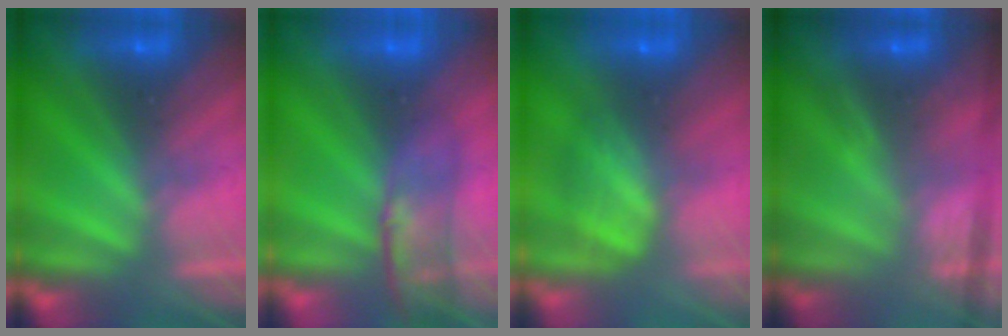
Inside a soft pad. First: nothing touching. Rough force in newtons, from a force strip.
{"total": 3.1}
{"total": 7.0}
{"total": 3.3}